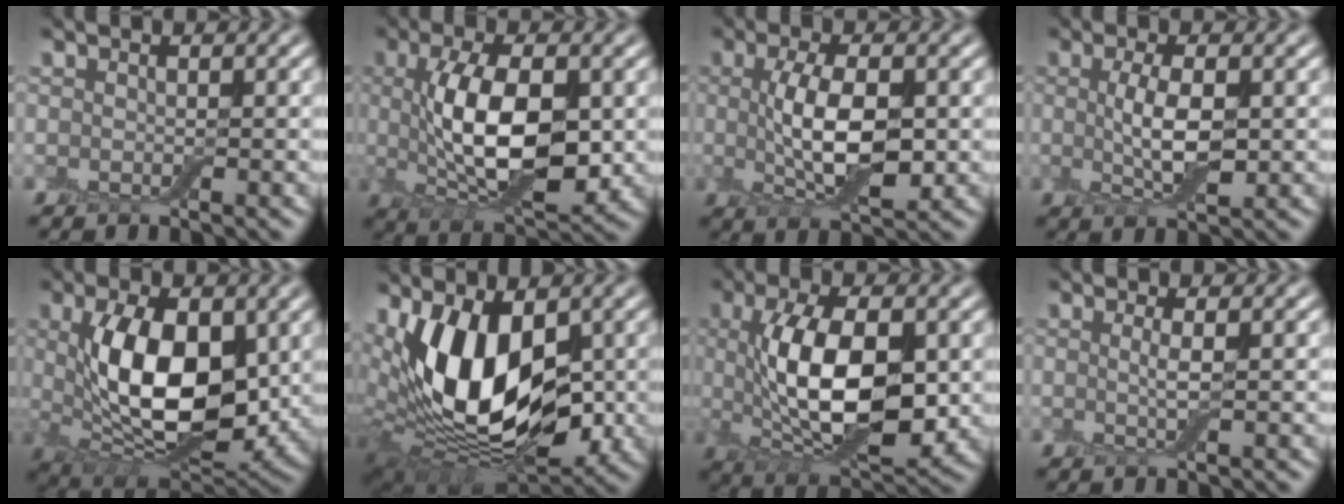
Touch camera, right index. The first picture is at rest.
{"total": 8.6, "force": [0.5, 4.0, 7.6], "torque": [-0.137, -0.001, 0.016]}
{"total": 6.0, "force": [0.3, 2.6, 5.4], "torque": [-0.109, 0.002, 0.006]}
{"total": 3.7, "force": [0.2, 1.3, 3.4], "torque": [-0.073, 0.000, 0.007]}
{"total": 10.0, "force": [1.2, 5.4, 8.3], "torque": [-0.143, -0.005, 0.028]}
{"total": 12.9, "force": [1.5, 7.3, 10.5], "torque": [-0.174, -0.009, 0.024]}
{"total": 9.5, "force": [0.6, 4.5, 8.4], "torque": [-0.144, 0.001, 0.016]}
{"total": 1.2, "force": [0.1, 0.3, 1.1], "torque": [-0.023, -0.001, -0.001]}